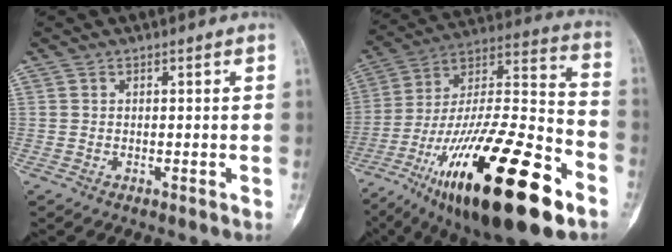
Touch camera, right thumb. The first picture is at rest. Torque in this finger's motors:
{"motor_torque": [1.13, 1.15, 2.09, -0.68, 0.25]}